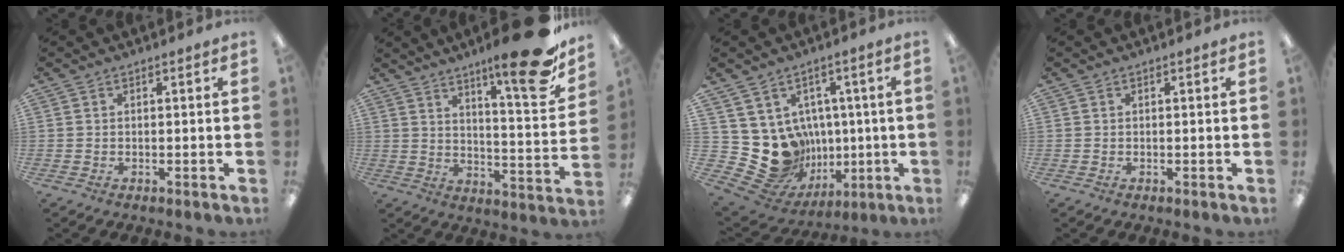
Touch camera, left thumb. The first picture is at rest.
{"total": 19.1, "force": [13.2, 3.5, 13.3], "torque": [-0.185, -0.092, 0.205]}
{"total": 15.0, "force": [-1.0, 13.7, 5.8], "torque": [-0.126, -0.026, 0.016]}
{"total": 0.0}